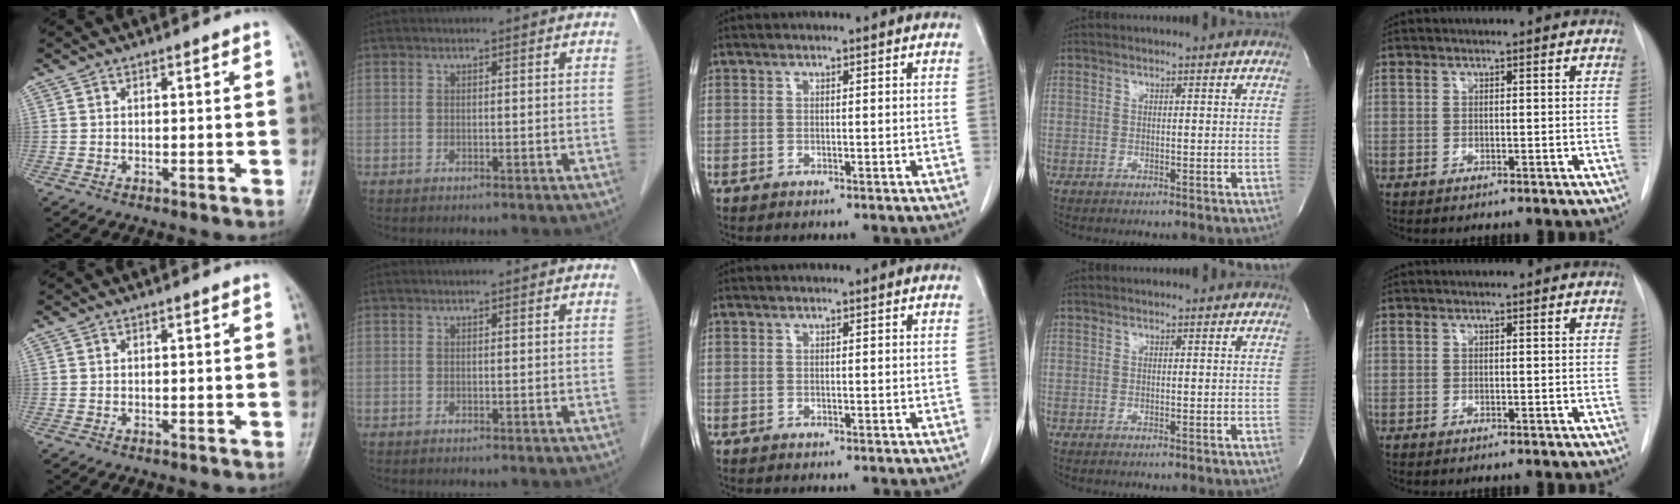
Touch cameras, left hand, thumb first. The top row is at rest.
{}